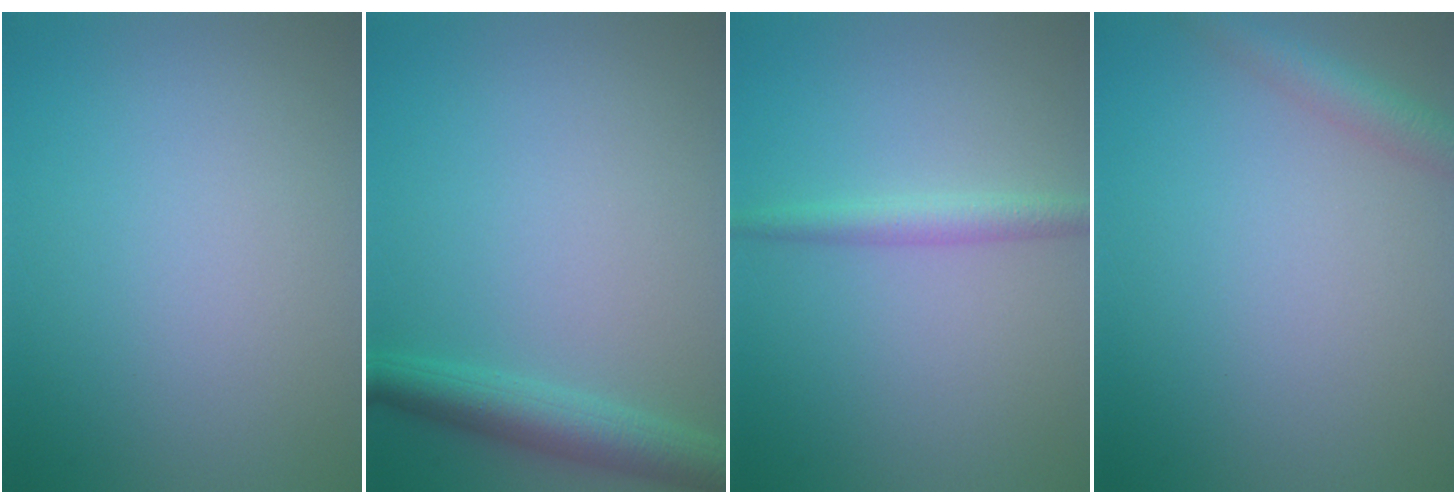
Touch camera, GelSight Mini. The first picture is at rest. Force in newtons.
{"total": 3.8, "press": 3.8, "slide": 0.2}
{"total": 1.9, "press": 1.9, "slide": 0.1}
{"total": 2.5, "press": 2.5, "slide": 0.1}